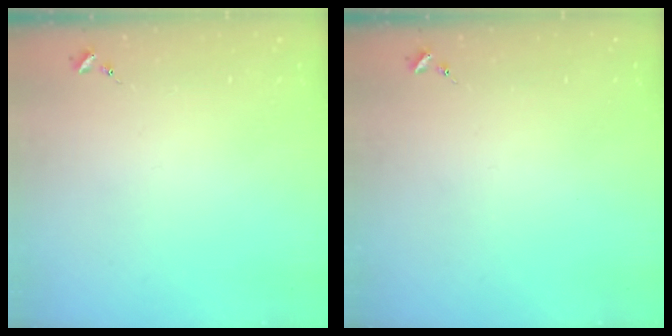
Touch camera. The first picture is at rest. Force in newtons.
{"total": 0.0}